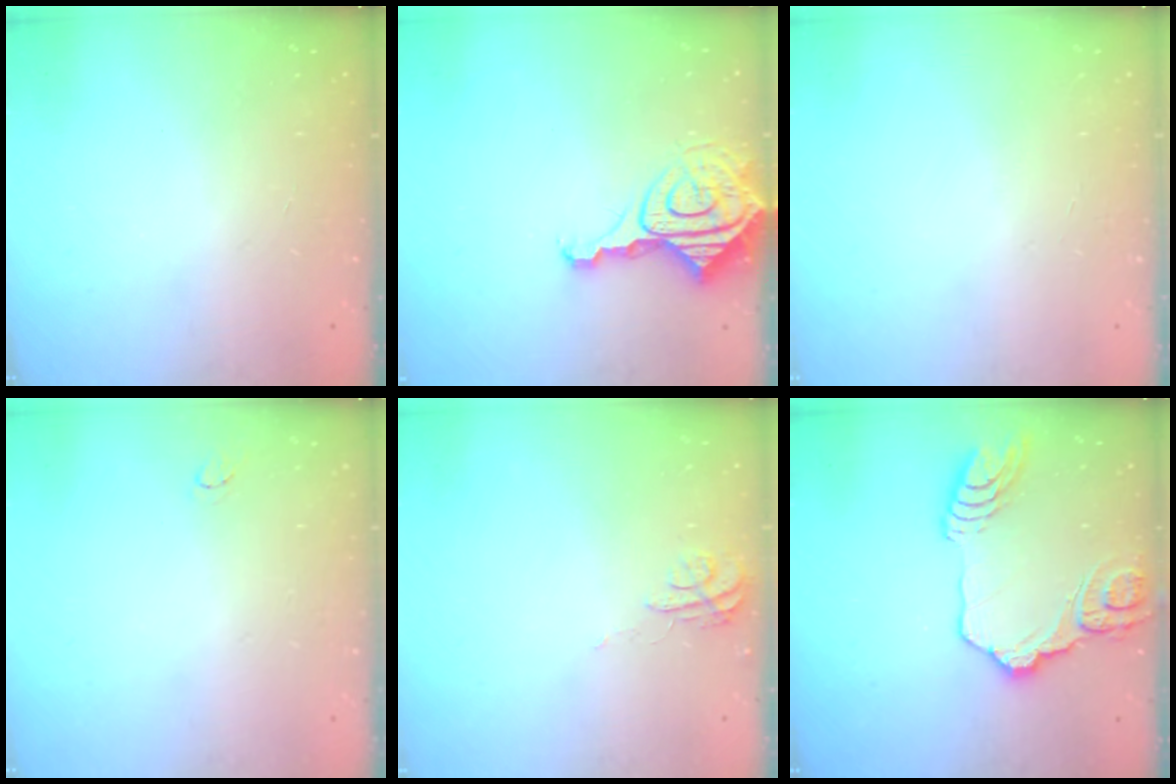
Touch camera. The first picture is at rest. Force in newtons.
{"total": 11.2, "press": 11.2, "slide": 1.3}
{"total": 2.7, "press": 2.7, "slide": 0.3}
{"total": 2.9, "press": 2.9, "slide": 0.3}
{"total": 5.3, "press": 5.3, "slide": 0.3}
{"total": 18.6, "press": 18.5, "slide": 2.1}